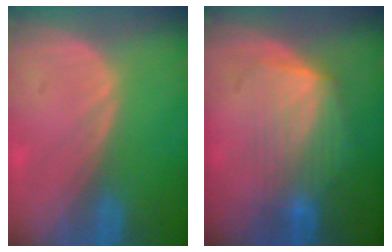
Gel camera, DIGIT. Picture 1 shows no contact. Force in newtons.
{"total": 6.4, "press": 6.3, "slide": 1.2}